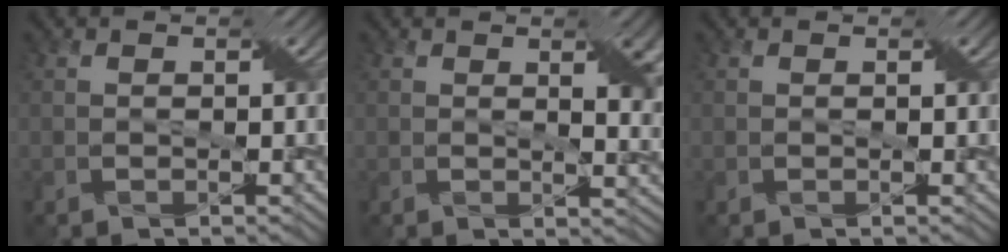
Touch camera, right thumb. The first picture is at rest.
{"total": 5.2, "force": [1.8, 1.9, 4.5], "torque": [-0.065, -0.005, 0.034]}
{"total": 0.0}